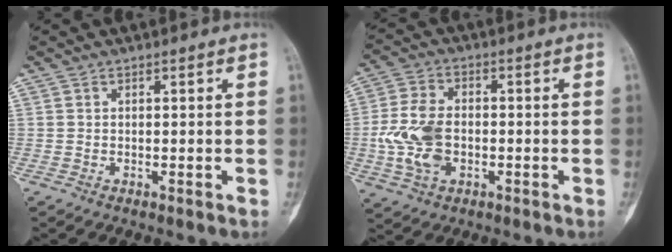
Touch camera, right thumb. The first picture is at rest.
{"total": 10.6, "force": [-1.6, 7.0, 7.9], "torque": [-0.158, 0.011, -0.032]}